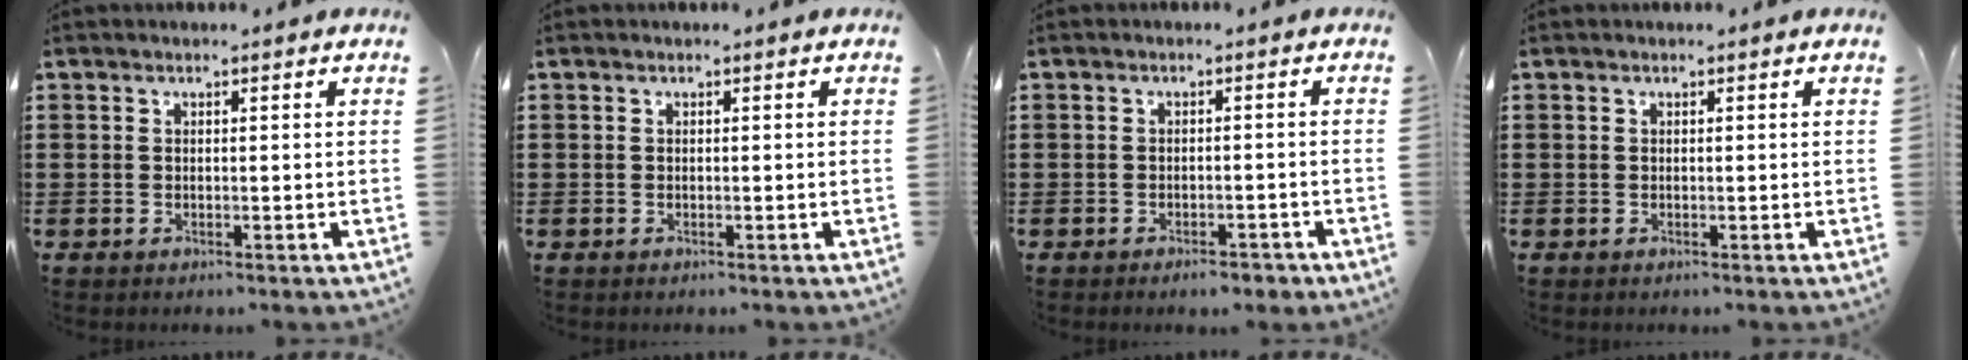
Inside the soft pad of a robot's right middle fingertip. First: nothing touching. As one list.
[{"total": 0.0}, {"total": 2.0, "force": [-1.9, 0.4, 0.4], "torque": [-0.013, -0.002, -0.036]}, {"total": 0.0}]